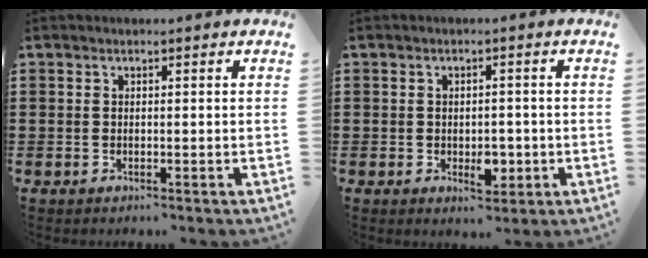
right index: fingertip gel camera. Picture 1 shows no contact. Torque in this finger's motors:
{"motor_torque": [0.08, -0.02, 0.11, 0.03]}